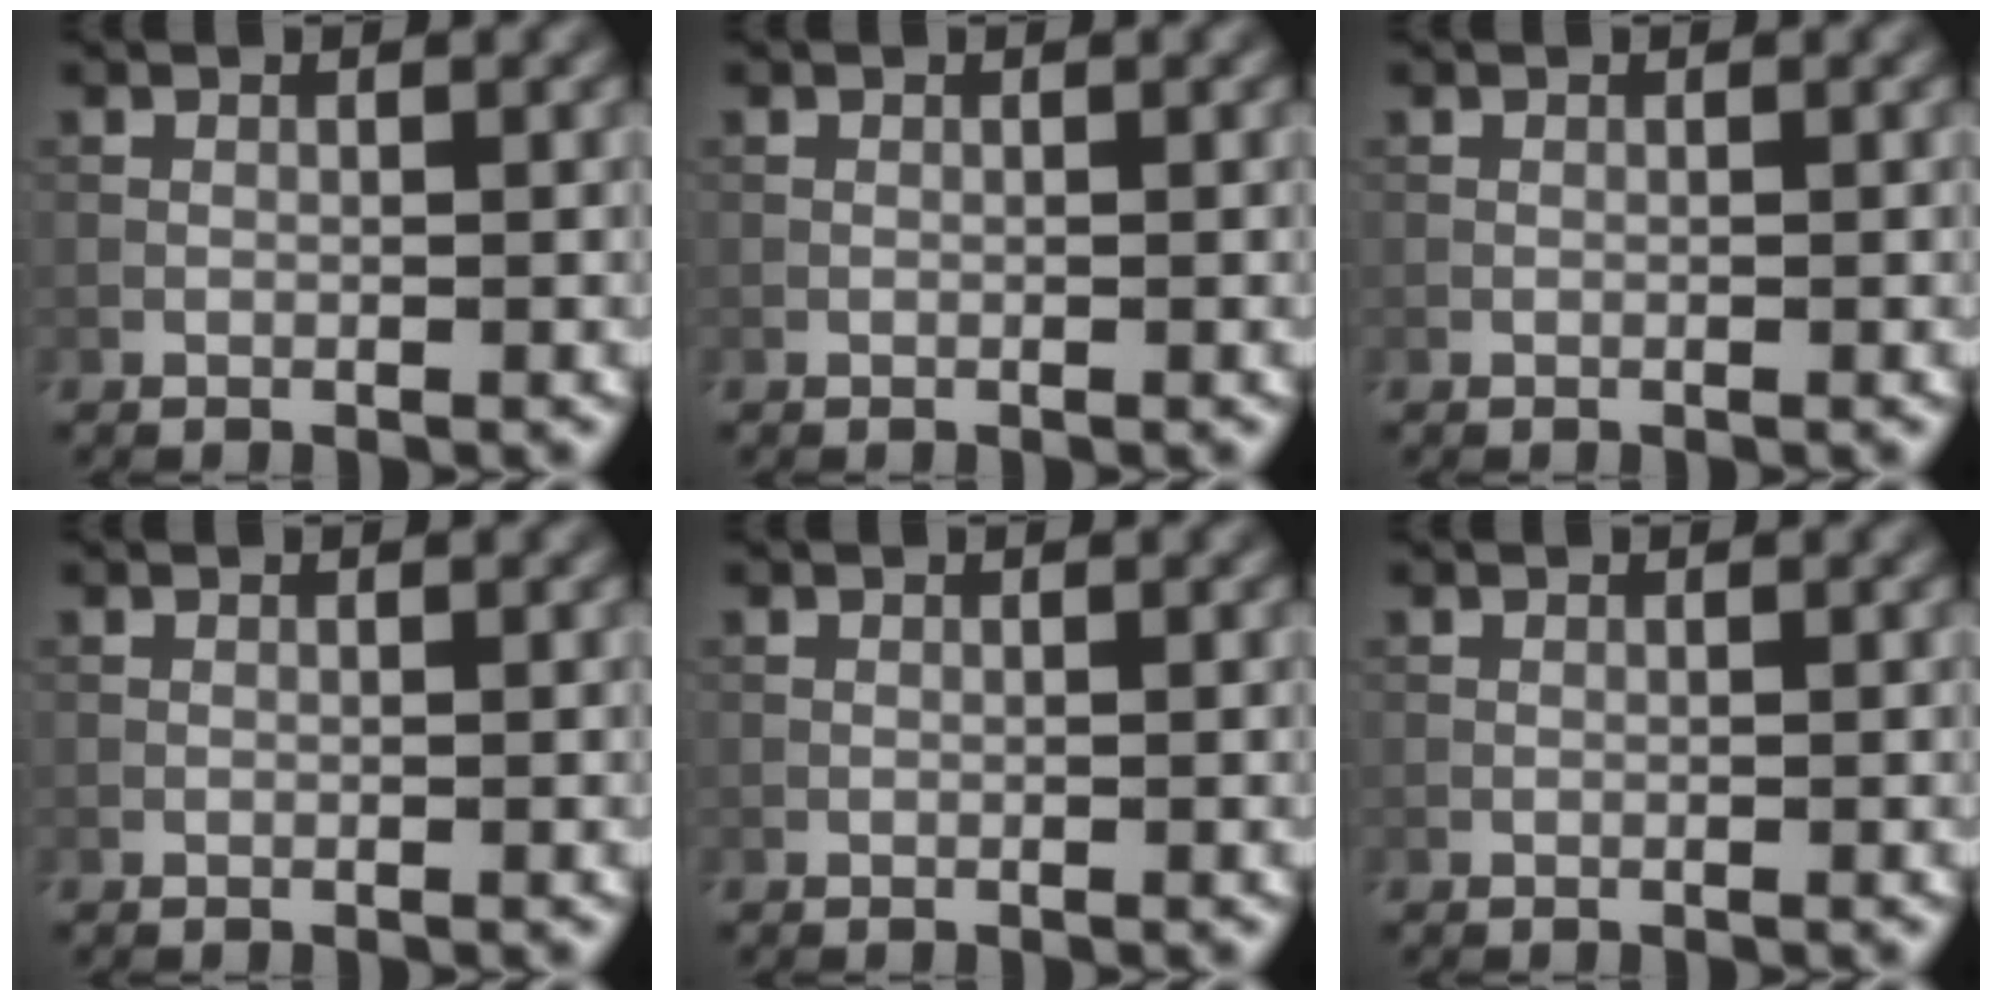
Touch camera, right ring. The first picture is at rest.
{"total": 0.0}
{"total": 0.0}
{"total": 0.0}
{"total": 0.0}
{"total": 0.0}